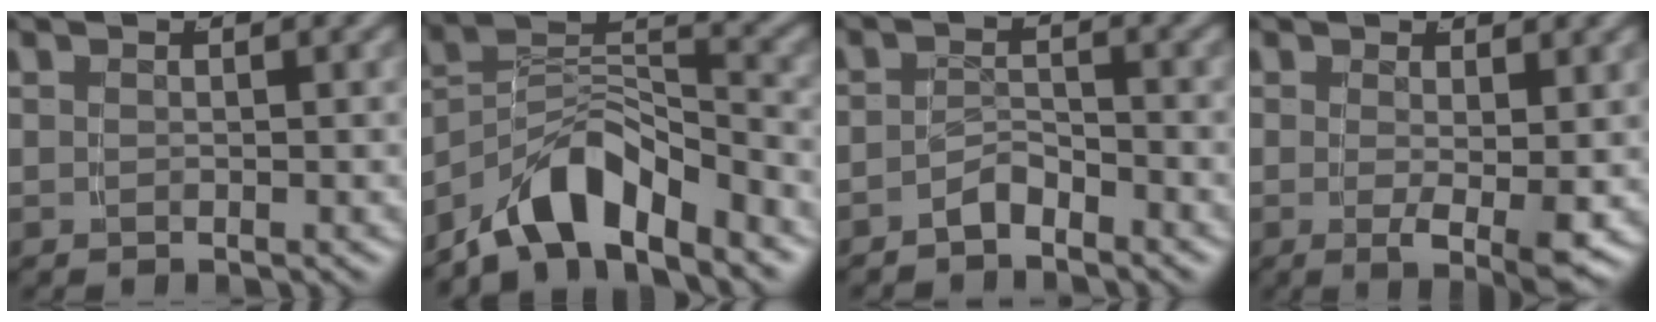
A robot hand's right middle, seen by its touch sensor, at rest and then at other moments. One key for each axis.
{"total": 7.8, "fx": -4.5, "fy": 3.9, "fz": 5.0, "tx": -0.086, "ty": -0.018, "tz": -0.068}
{"total": 2.5, "fx": -2.4, "fy": 0.5, "fz": 0.5, "tx": -0.006, "ty": -0.007, "tz": -0.040}
{"total": 3.4, "fx": -0.8, "fy": 0.3, "fz": 3.3, "tx": -0.051, "ty": -0.026, "tz": -0.002}